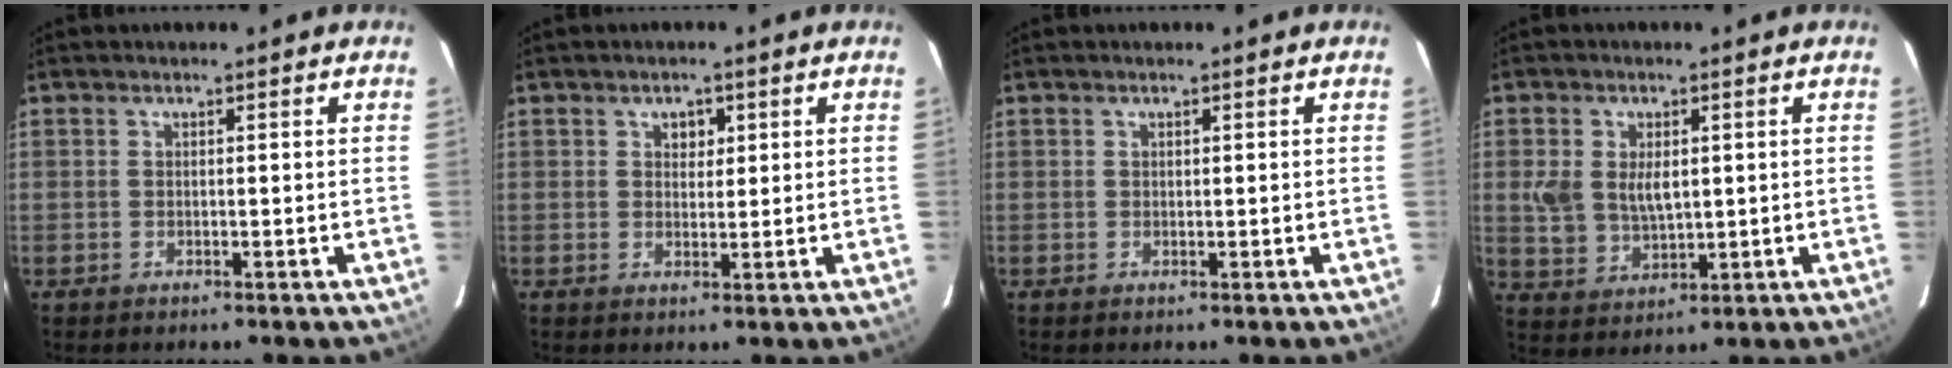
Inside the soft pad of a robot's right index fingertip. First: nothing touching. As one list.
[{"total": 2.4, "force": [1.0, 1.9, 0.9], "torque": [-0.009, 0.008, 0.017]}, {"total": 0.0}, {"total": 7.7, "force": [1.2, 5.1, 5.7], "torque": [-0.121, 0.002, 0.029]}]